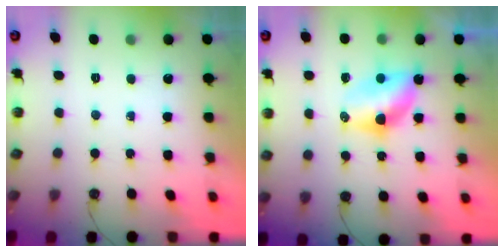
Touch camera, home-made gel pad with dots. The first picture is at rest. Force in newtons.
{"total": 7.6, "press": 7.6, "slide": 0.5}